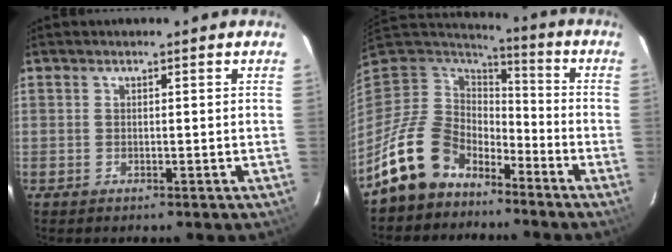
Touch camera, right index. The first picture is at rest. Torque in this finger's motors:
{"motor_torque": [1.13, -1.01, 0.19, -0.21]}